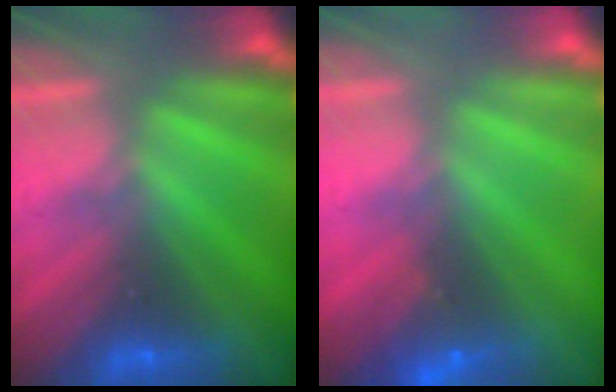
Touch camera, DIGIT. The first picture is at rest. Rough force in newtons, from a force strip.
{"total": 3.5}